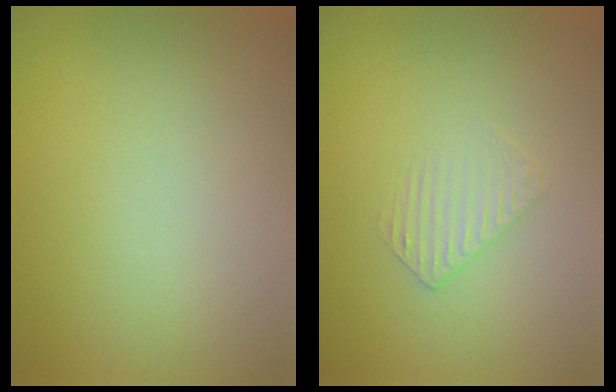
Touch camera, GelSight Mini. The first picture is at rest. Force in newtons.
{"total": 1.0, "press": 0.3, "slide": 1.0}